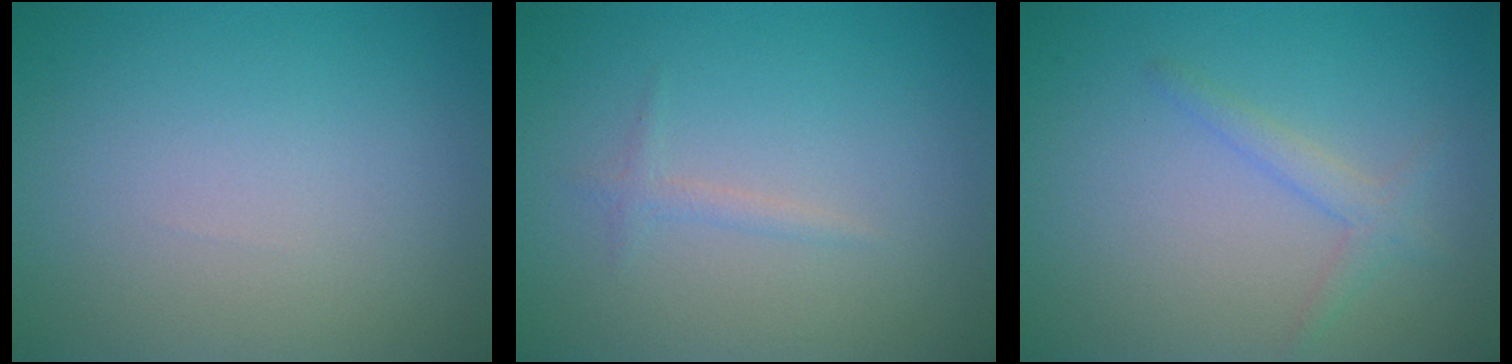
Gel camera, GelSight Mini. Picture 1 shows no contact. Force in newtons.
{"total": 0.9, "press": 0.9, "slide": 0.0}
{"total": 1.6, "press": 1.6, "slide": 0.1}